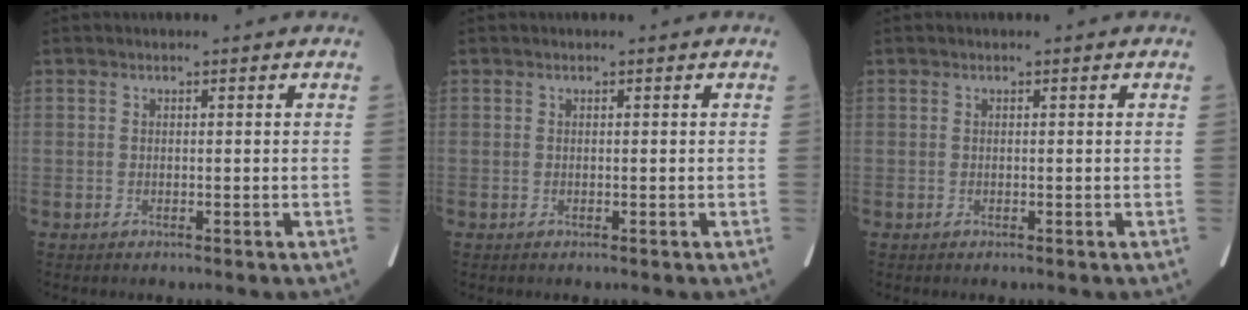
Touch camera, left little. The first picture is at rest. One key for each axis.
{"total": 0.0}
{"total": 0.0}